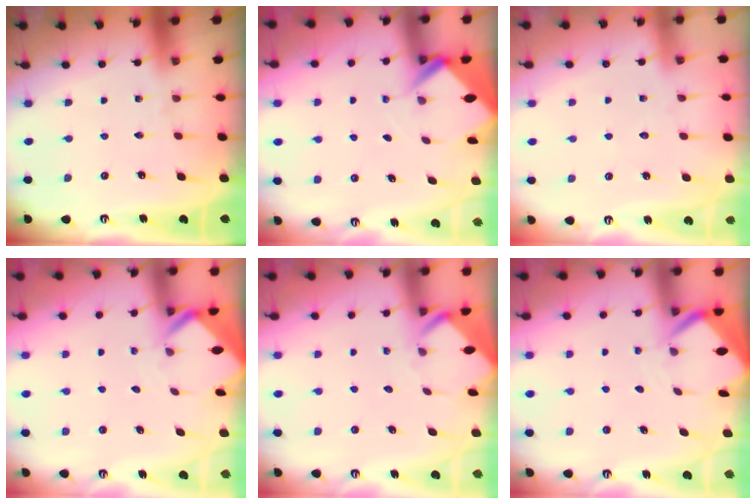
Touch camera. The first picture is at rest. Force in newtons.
{"total": 2.6, "press": 2.6, "slide": 0.1}
{"total": 3.2, "press": 3.1, "slide": 0.4}
{"total": 2.7, "press": 2.7, "slide": 0.2}
{"total": 3.4, "press": 3.4, "slide": 0.2}
{"total": 3.4, "press": 3.4, "slide": 0.4}